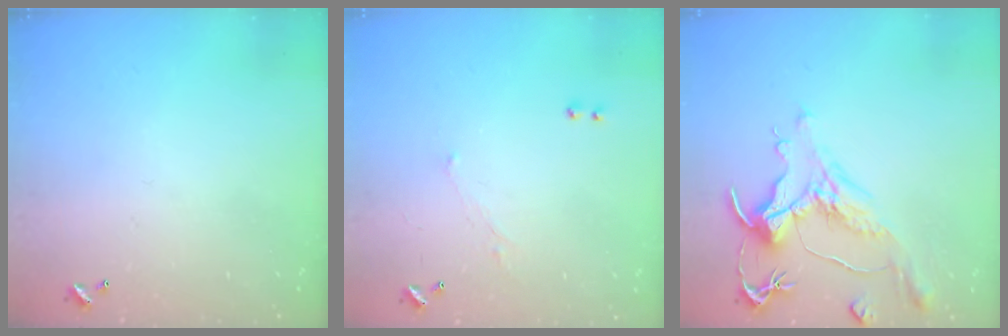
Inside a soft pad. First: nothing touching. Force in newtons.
{"total": 1.2, "press": 0.8, "slide": 0.9}
{"total": 1.1, "press": 0.2, "slide": 1.1}